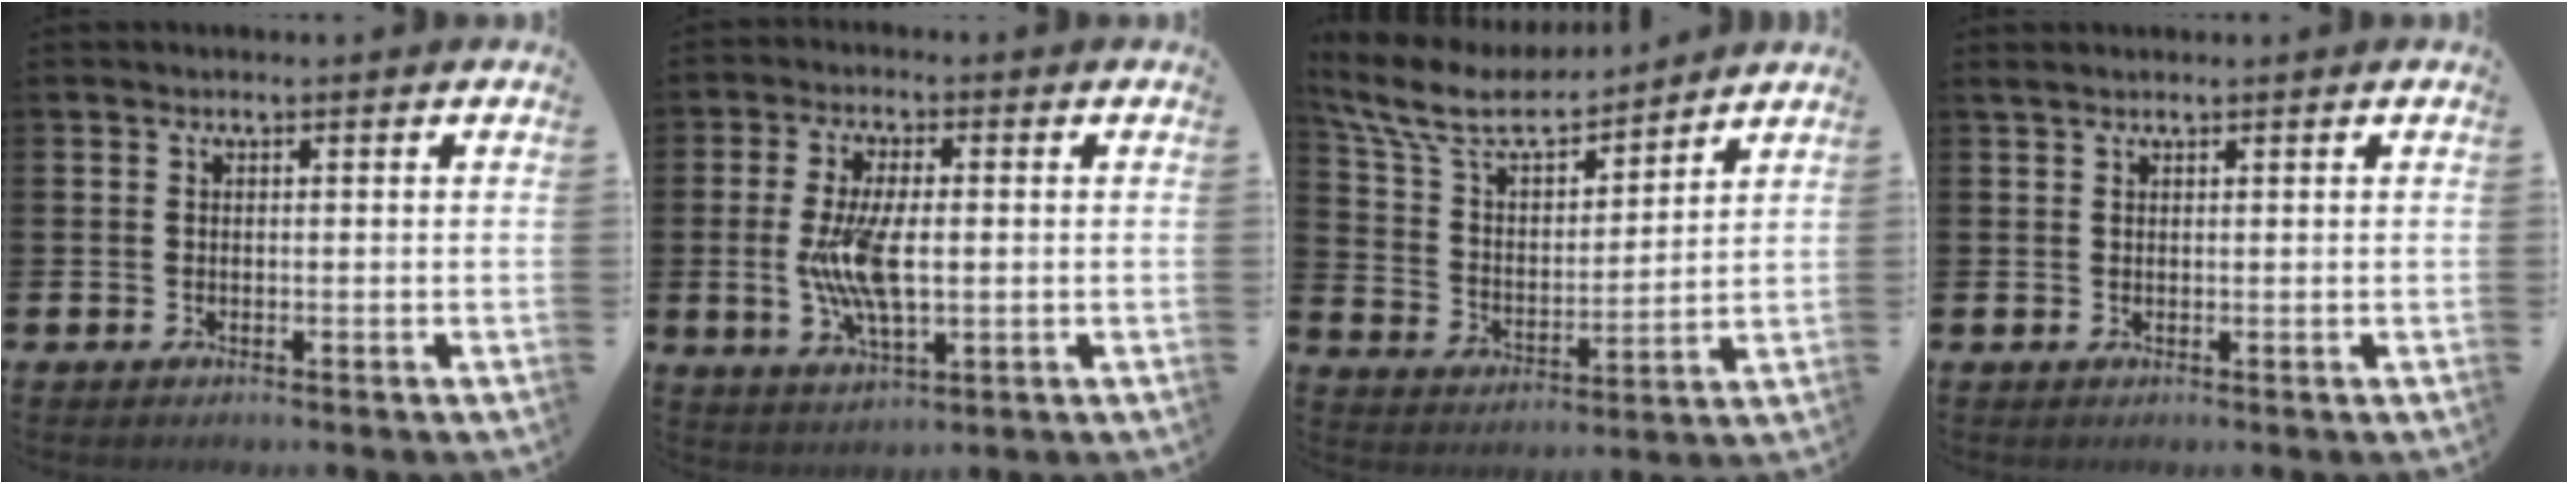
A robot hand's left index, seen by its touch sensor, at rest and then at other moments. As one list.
[{"total": 8.4, "force": [0.0, 3.6, 7.6], "torque": [-0.163, -0.002, -0.007]}, {"total": 9.7, "force": [8.5, 3.0, 3.6], "torque": [-0.112, -0.053, 0.150]}, {"total": 0.9, "force": [0.9, 0.2, 0.2], "torque": [-0.001, 0.000, 0.015]}]